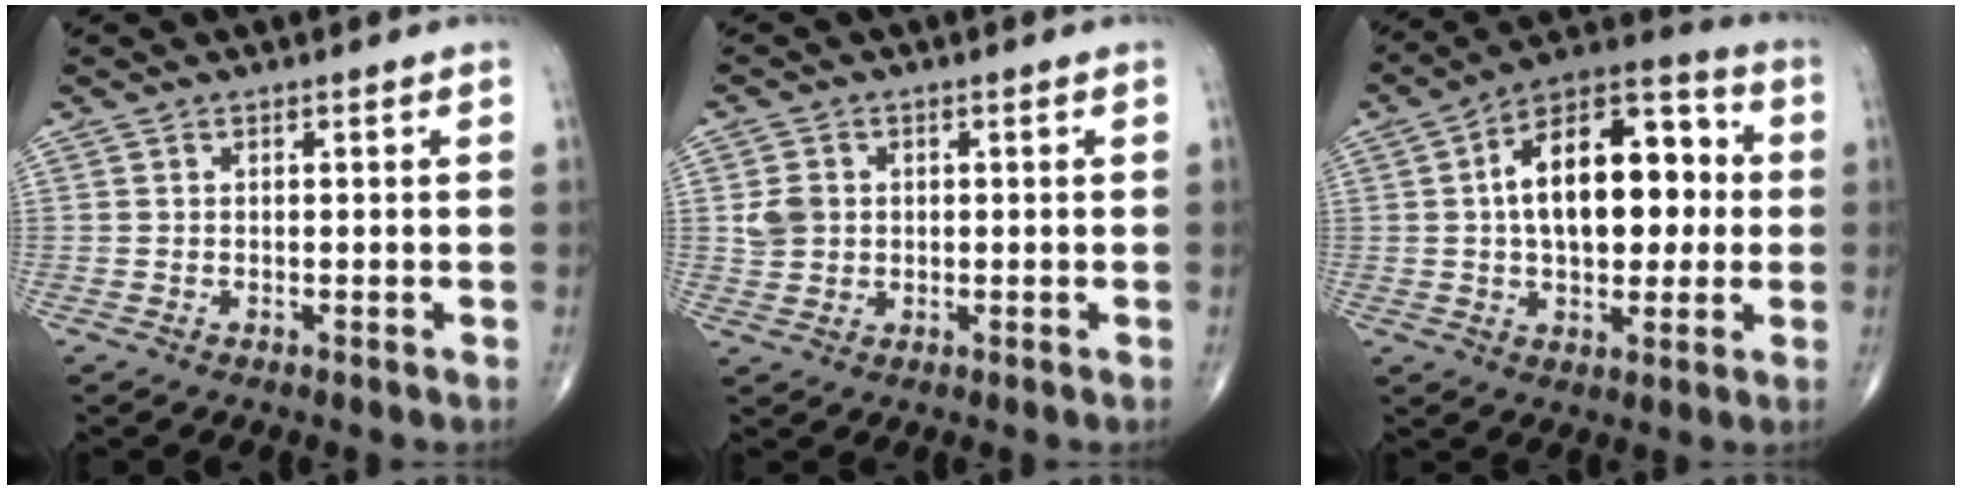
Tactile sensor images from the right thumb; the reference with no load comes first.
{"total": 3.9, "force": [0.5, 3.4, 1.9], "torque": [-0.025, 0.005, 0.013]}
{"total": 19.4, "force": [1.8, 10.8, 16.1], "torque": [-0.220, 0.030, 0.023]}